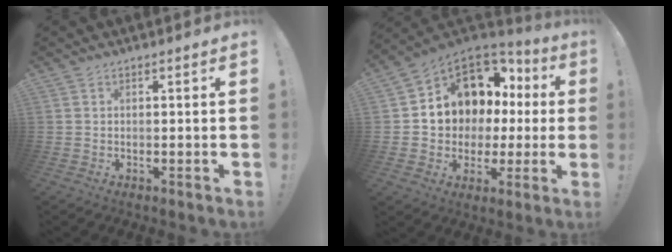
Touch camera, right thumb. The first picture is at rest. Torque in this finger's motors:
{"motor_torque": [0.69, 0.99, 0.65, -0.47, 0.11]}